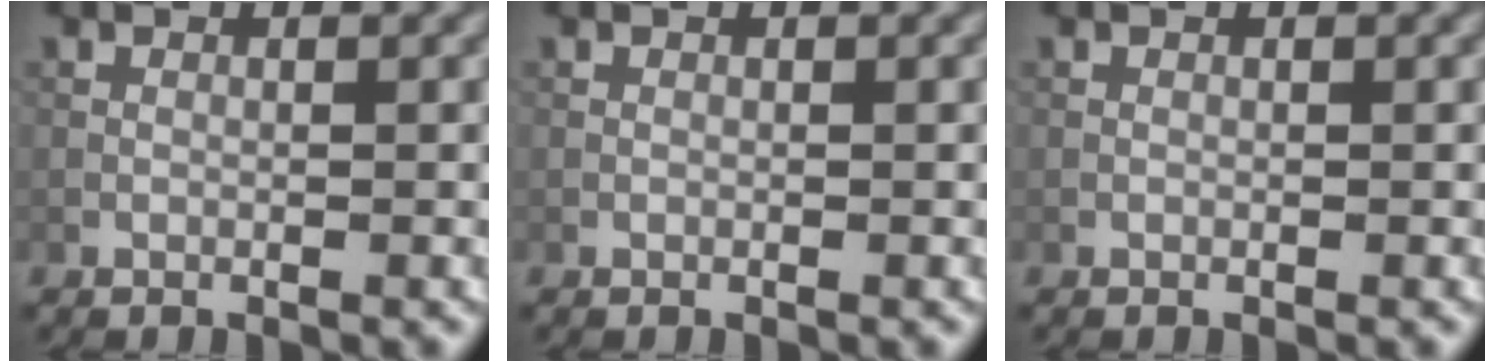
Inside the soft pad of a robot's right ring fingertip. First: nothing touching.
{"total": 0.0}
{"total": 0.0}